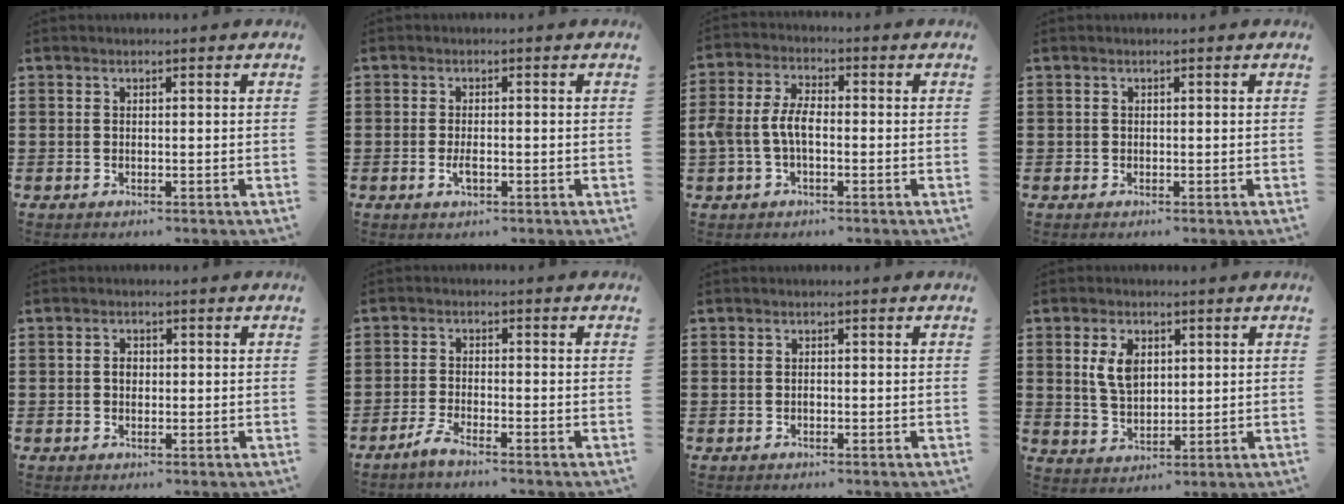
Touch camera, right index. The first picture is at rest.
{"total": 2.1, "force": [-0.6, 0.6, 1.9], "torque": [-0.042, -0.003, -0.013]}
{"total": 5.6, "force": [-1.0, 3.1, 4.6], "torque": [-0.119, -0.003, -0.028]}
{"total": 0.5, "force": [-0.1, 0.5, 0.1], "torque": [-0.002, 0.005, -0.003]}
{"total": 1.6, "force": [0.0, 1.2, 1.2], "torque": [-0.023, 0.006, -0.001]}
{"total": 2.5, "force": [-2.2, 0.1, 1.1], "torque": [-0.035, 0.001, -0.048]}
{"total": 0.6, "force": [-0.3, 0.5, 0.2], "torque": [-0.006, 0.002, -0.006]}
{"total": 5.6, "force": [1.5, 3.4, 4.1], "torque": [-0.091, 0.012, 0.026]}